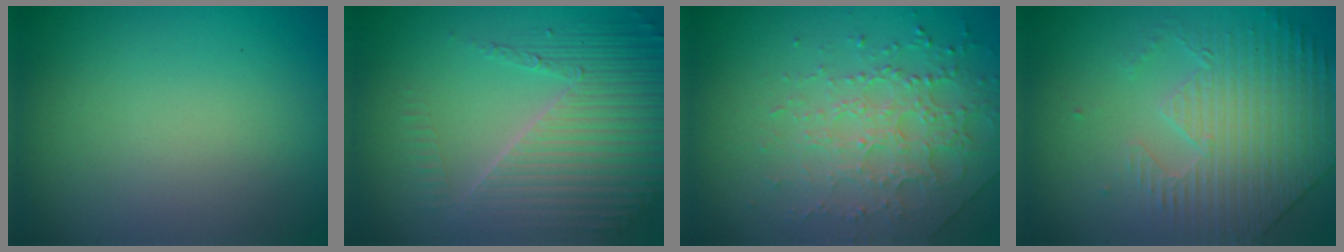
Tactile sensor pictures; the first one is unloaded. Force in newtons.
{"total": 6.5, "press": 4.9, "slide": 4.3}
{"total": 3.7, "press": 3.5, "slide": 1.1}
{"total": 4.4, "press": 3.8, "slide": 2.3}